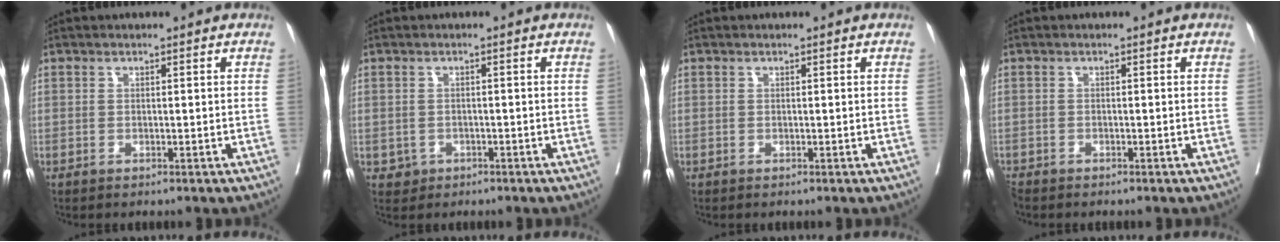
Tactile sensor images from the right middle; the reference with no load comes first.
{"total": 1.7, "force": [-0.7, 1.6, 0.1], "torque": [-0.001, 0.006, -0.007]}
{"total": 0.0}
{"total": 1.6, "force": [-1.5, 0.4, 0.3], "torque": [-0.012, -0.007, -0.027]}